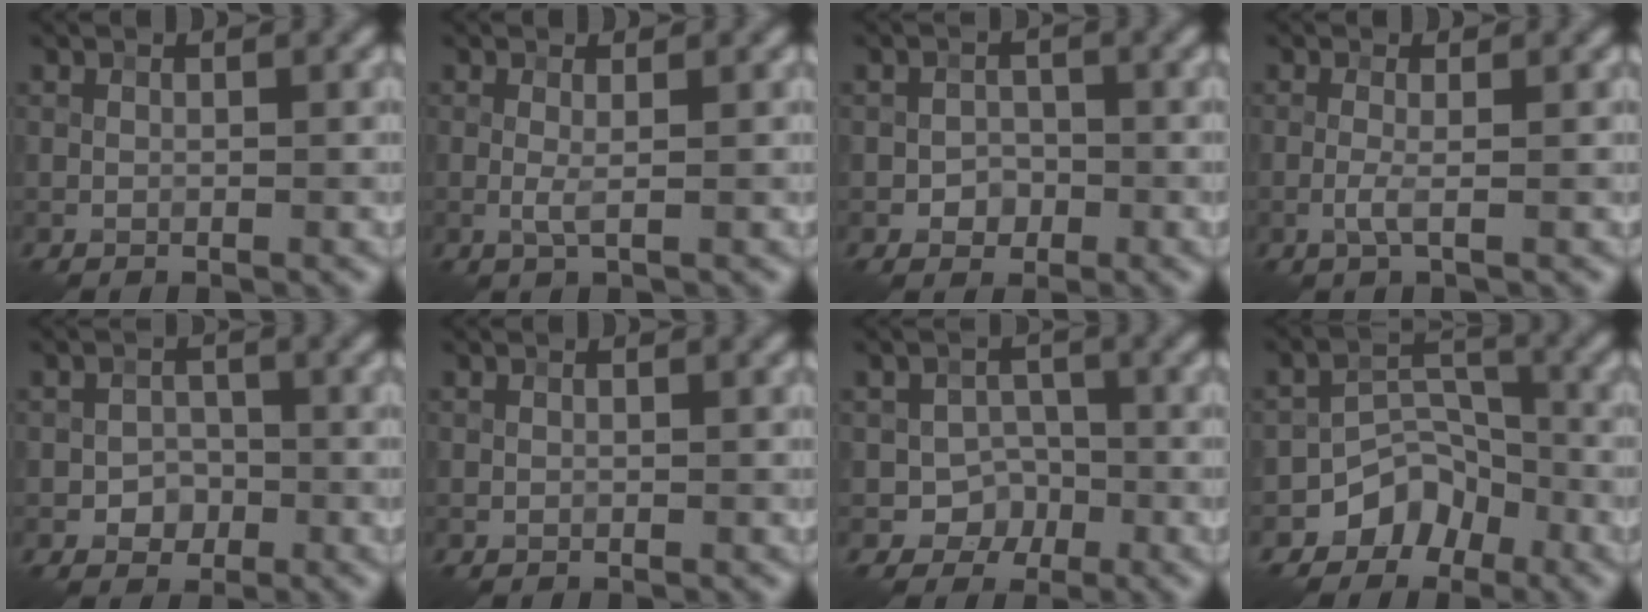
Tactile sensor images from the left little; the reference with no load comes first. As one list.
[{"total": 1.2, "force": [0.0, 0.1, 1.2], "torque": [-0.028, -0.002, -0.001]}, {"total": 1.8, "force": [-0.7, 1.5, 0.7], "torque": [-0.006, 0.001, -0.015]}, {"total": 1.5, "force": [-0.4, 0.2, 1.5], "torque": [-0.032, -0.001, -0.012]}, {"total": 2.1, "force": [-0.9, 1.8, 0.8], "torque": [-0.005, 0.001, -0.018]}, {"total": 0.0}, {"total": 3.2, "force": [-1.3, 2.8, 0.9], "torque": [0.000, 0.010, -0.022]}, {"total": 4.7, "force": [-3.0, 3.3, 1.5], "torque": [-0.007, 0.003, -0.054]}]